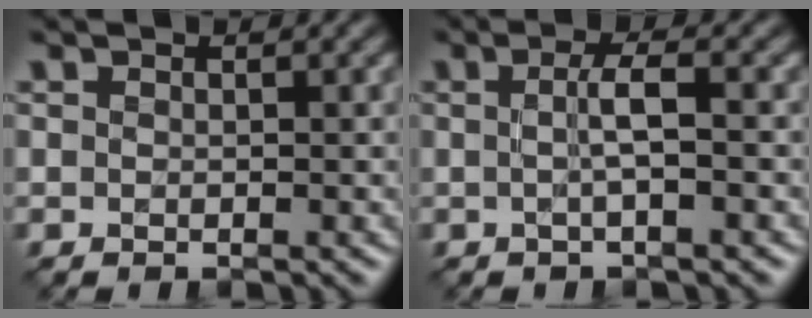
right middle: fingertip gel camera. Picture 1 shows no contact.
{"total": 2.4, "force": [0.0, 0.3, 2.4], "torque": [-0.048, 0.002, -0.003]}